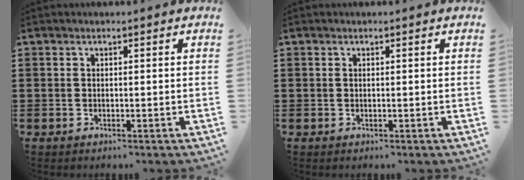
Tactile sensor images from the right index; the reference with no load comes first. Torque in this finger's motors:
{"motor_torque": [1.95, 0.18, 0.03, 0.01]}